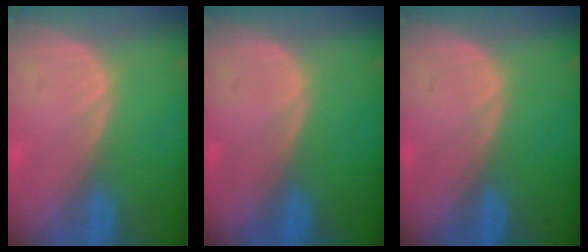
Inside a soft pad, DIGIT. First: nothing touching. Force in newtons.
{"total": 0.0}
{"total": 0.0}